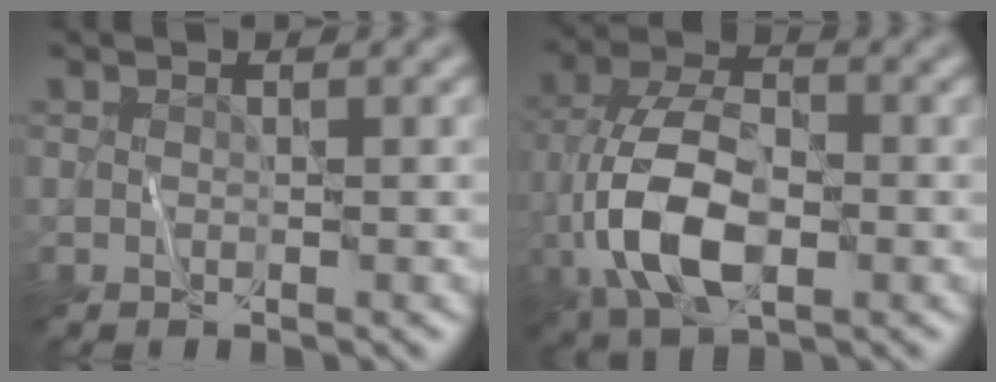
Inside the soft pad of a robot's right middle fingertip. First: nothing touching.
{"total": 9.1, "force": [-2.4, 4.8, 7.4], "torque": [-0.162, 0.001, -0.057]}